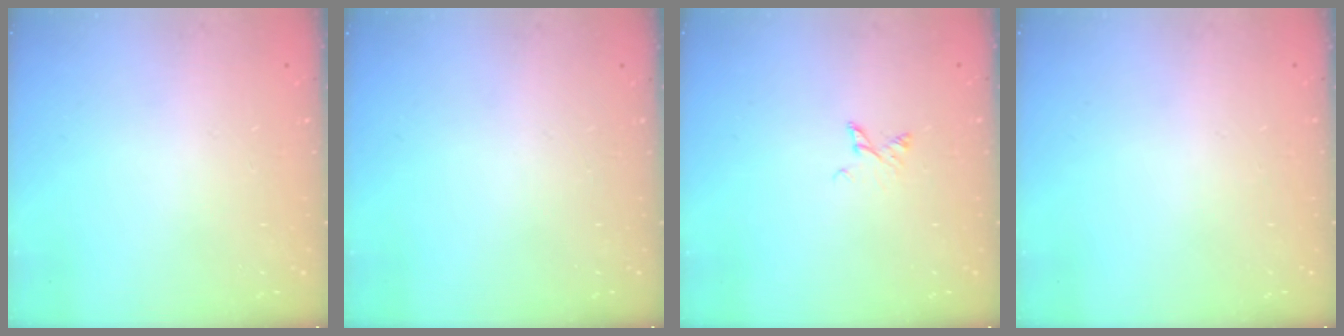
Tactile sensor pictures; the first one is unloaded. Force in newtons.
{"total": 0.0}
{"total": 2.6, "press": 2.6, "slide": 0.4}
{"total": 0.0}